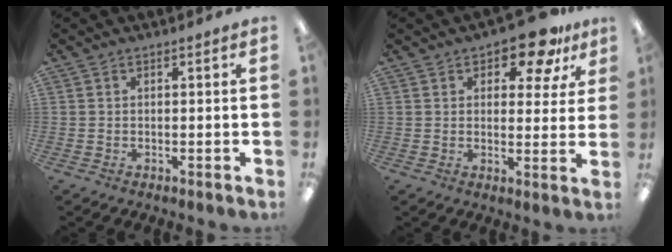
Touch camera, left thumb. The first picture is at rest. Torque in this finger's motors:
{"motor_torque": [0.13, 0.34, -0.19, -0.28, -0.02]}